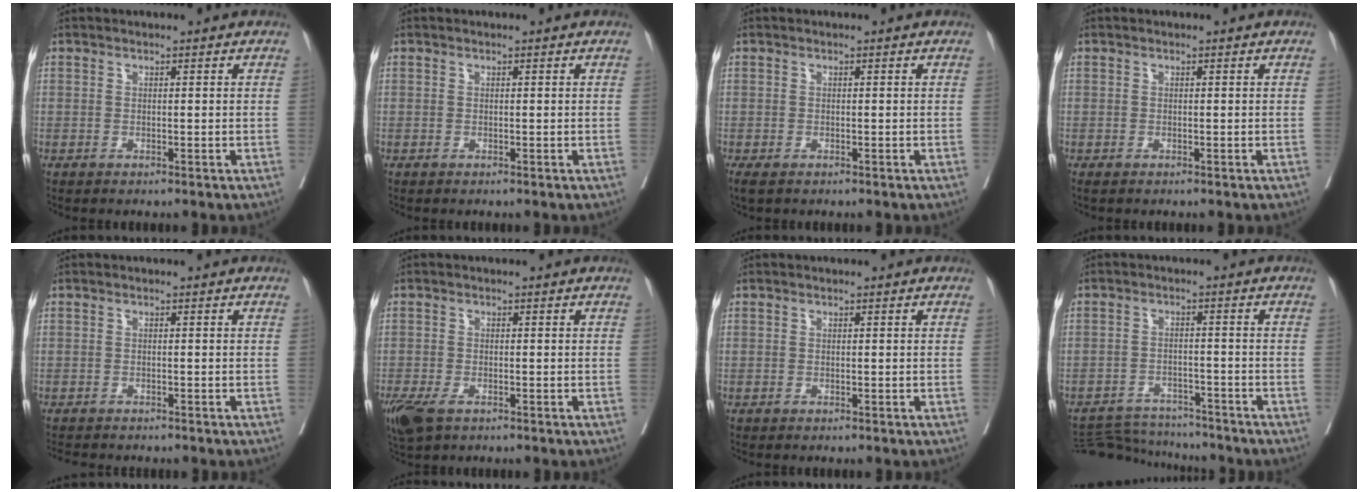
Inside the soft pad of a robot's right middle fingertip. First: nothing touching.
{"total": 0.0}
{"total": 2.5, "force": [-1.8, 1.1, 1.3], "torque": [-0.030, -0.011, -0.028]}
{"total": 0.5, "force": [-0.5, 0.0, 0.2], "torque": [-0.010, -0.004, -0.010]}
{"total": 4.0, "force": [-3.6, 1.2, 1.4], "torque": [-0.022, -0.006, -0.050]}
{"total": 6.6, "force": [-3.9, 3.4, 4.1], "torque": [-0.095, -0.015, -0.068]}
{"total": 0.0}
{"total": 8.7, "force": [-8.6, 1.0, 0.3], "torque": [-0.010, 0.000, -0.135]}